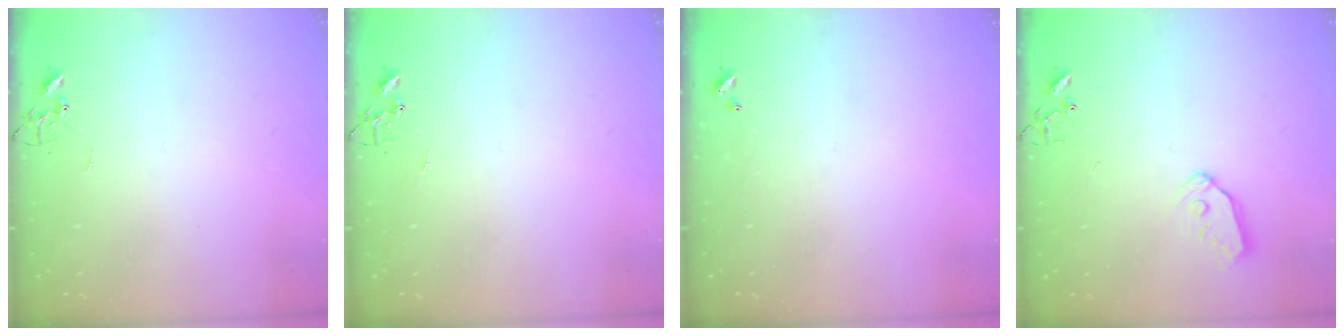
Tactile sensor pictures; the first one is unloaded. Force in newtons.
{"total": 0.0}
{"total": 0.0}
{"total": 7.7, "press": 7.7, "slide": 0.4}